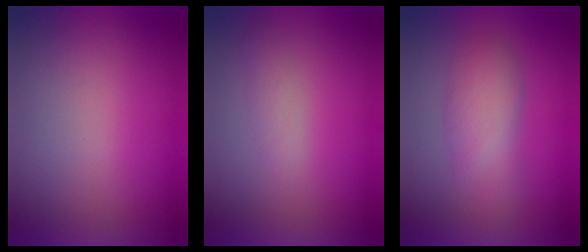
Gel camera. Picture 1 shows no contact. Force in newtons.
{"total": 1.8}
{"total": 4.2}